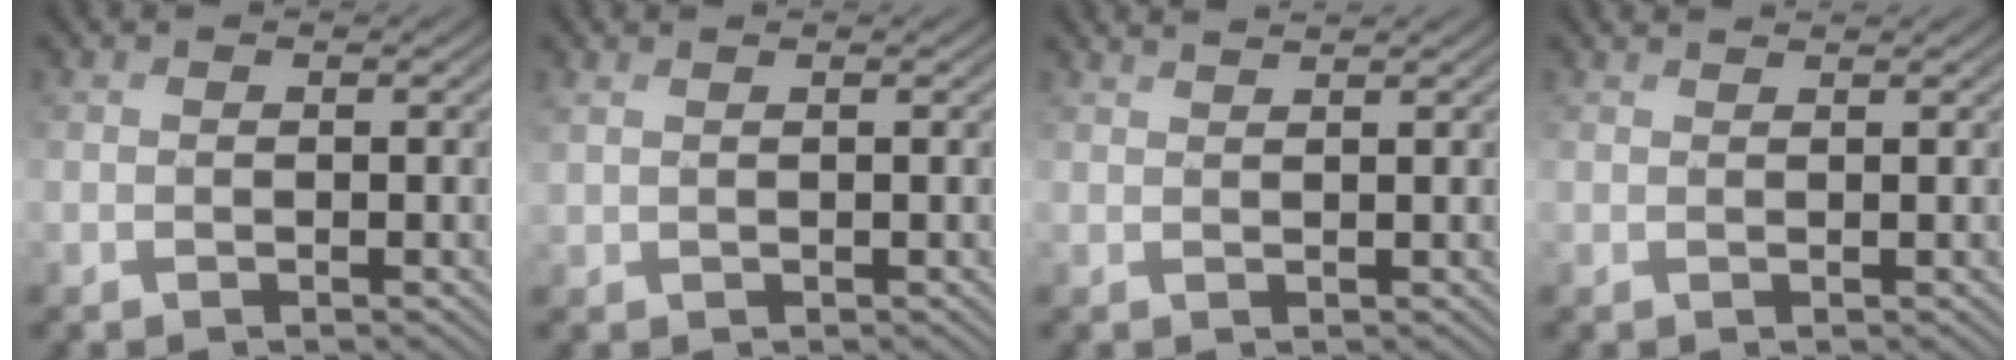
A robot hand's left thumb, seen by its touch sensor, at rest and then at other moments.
{"total": 1.1, "force": [0.9, 0.2, 0.6], "torque": [-0.020, 0.001, 0.019]}
{"total": 1.4, "force": [1.2, 0.2, 0.7], "torque": [-0.013, 0.003, 0.016]}
{"total": 0.9, "force": [0.9, 0.0, 0.2], "torque": [-0.009, -0.002, 0.013]}